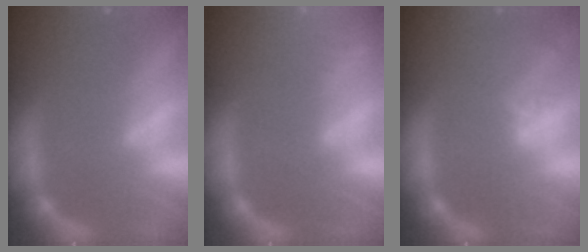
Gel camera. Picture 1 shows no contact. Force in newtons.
{"total": 7.0}
{"total": 2.9}